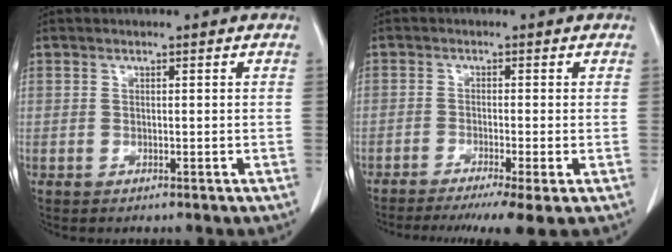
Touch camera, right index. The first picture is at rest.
{"total": 5.9, "force": [-3.6, 0.1, 4.7], "torque": [-0.070, -0.014, -0.060]}